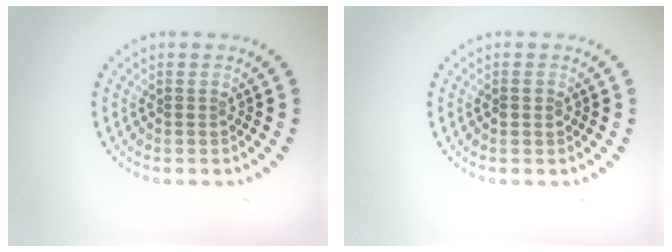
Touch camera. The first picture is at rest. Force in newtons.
{"total": 1.3, "press": 1.2, "slide": 0.1}